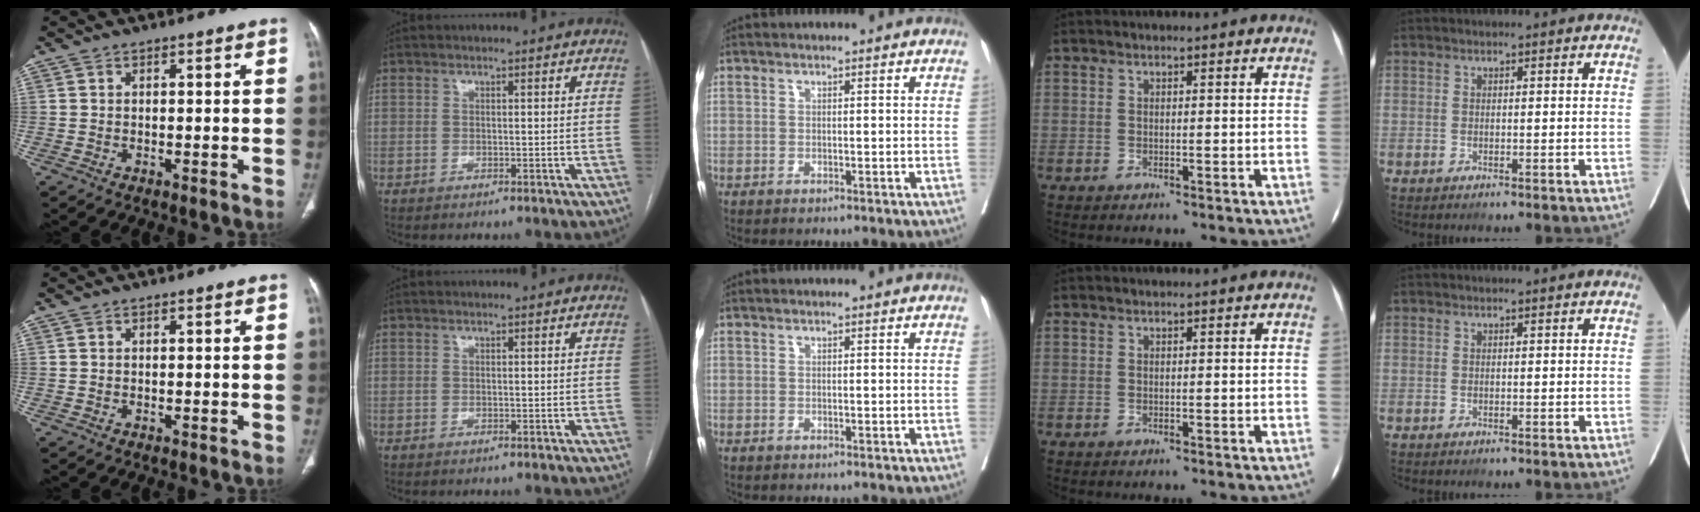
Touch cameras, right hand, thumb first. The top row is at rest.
{}